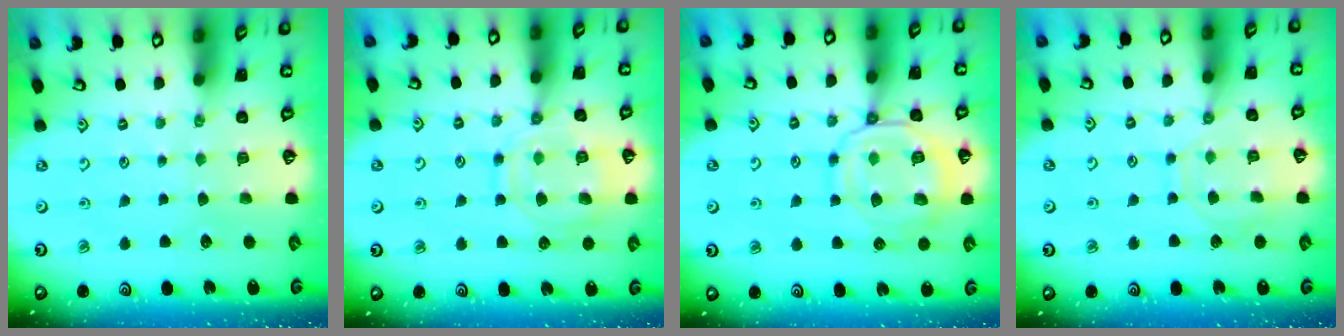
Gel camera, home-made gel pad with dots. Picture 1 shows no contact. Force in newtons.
{"total": 14.5, "press": 14.5, "slide": 1.3}
{"total": 12.2, "press": 12.1, "slide": 1.3}
{"total": 8.5, "press": 8.5, "slide": 0.7}